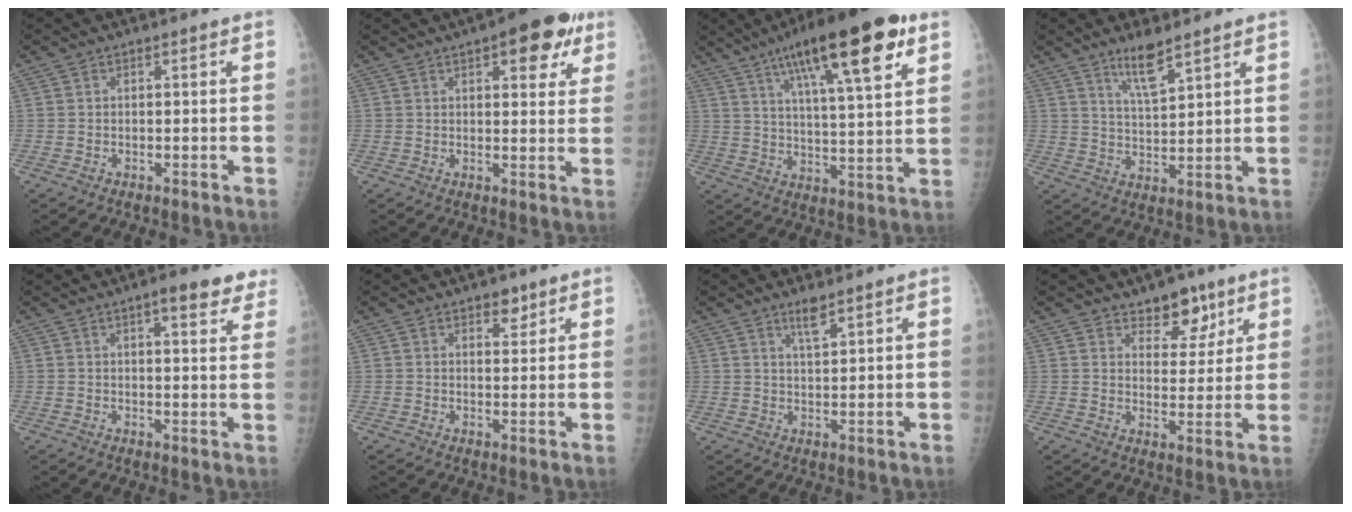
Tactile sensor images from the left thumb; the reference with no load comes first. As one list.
[{"total": 10.2, "force": [5.2, 4.2, 7.6], "torque": [-0.060, -0.014, 0.058]}, {"total": 20.4, "force": [10.6, 4.6, 16.8], "torque": [-0.246, -0.022, 0.165]}, {"total": 6.7, "force": [4.8, 1.3, 4.5], "torque": [-0.078, -0.035, 0.090]}, {"total": 6.1, "force": [3.8, 1.0, 4.6], "torque": [-0.061, -0.014, 0.054]}, {"total": 2.9, "force": [1.9, 1.6, 1.5], "torque": [-0.004, -0.011, 0.027]}, {"total": 3.6, "force": [2.5, 0.7, 2.4], "torque": [-0.041, -0.016, 0.048]}, {"total": 7.7, "force": [5.3, 4.4, 3.5], "torque": [-0.013, -0.032, 0.078]}]